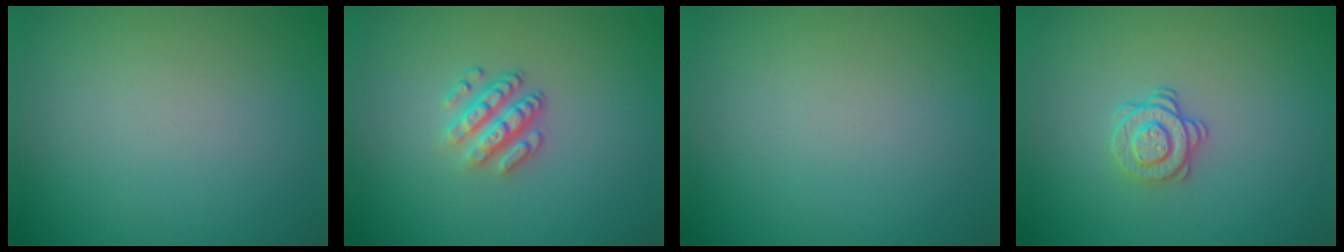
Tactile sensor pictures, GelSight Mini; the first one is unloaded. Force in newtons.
{"total": 3.3, "press": 2.5, "slide": 2.2}
{"total": 0.0}
{"total": 2.1, "press": 1.7, "slide": 1.2}